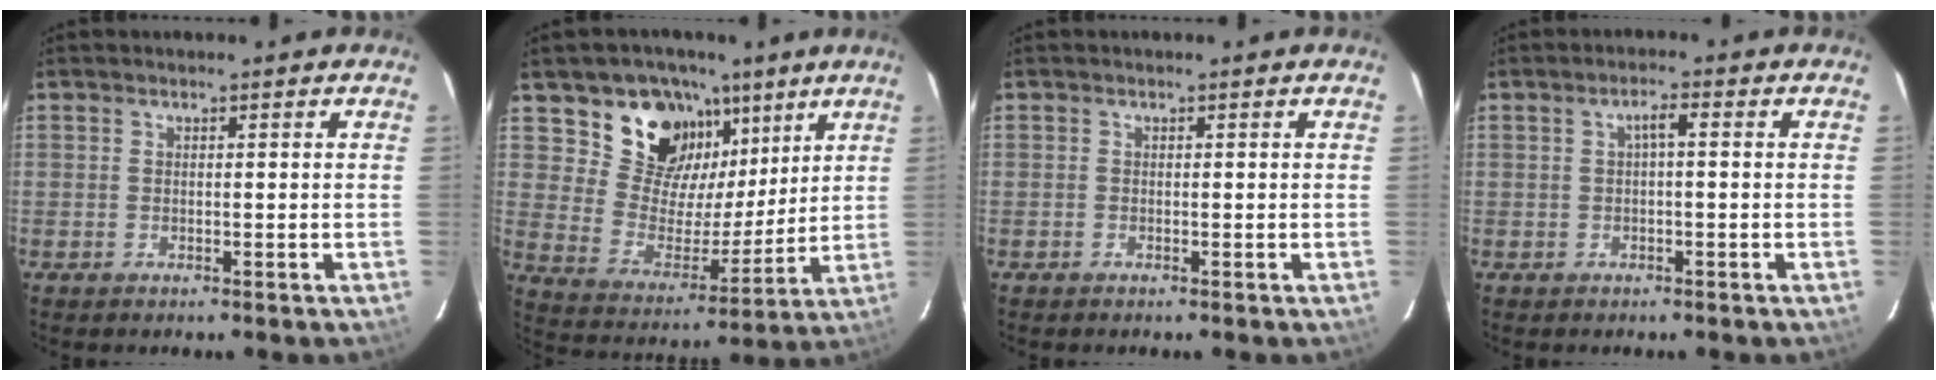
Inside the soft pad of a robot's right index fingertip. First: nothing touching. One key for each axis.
{"total": 16.3, "fx": 9.9, "fy": 11.3, "fz": 6.2, "tx": -0.123, "ty": 0.002, "tz": 0.186}
{"total": 0.0}
{"total": 1.9, "fx": 0.0, "fy": 0.4, "fz": 1.9, "tx": -0.037, "ty": 0.009, "tz": 0.002}